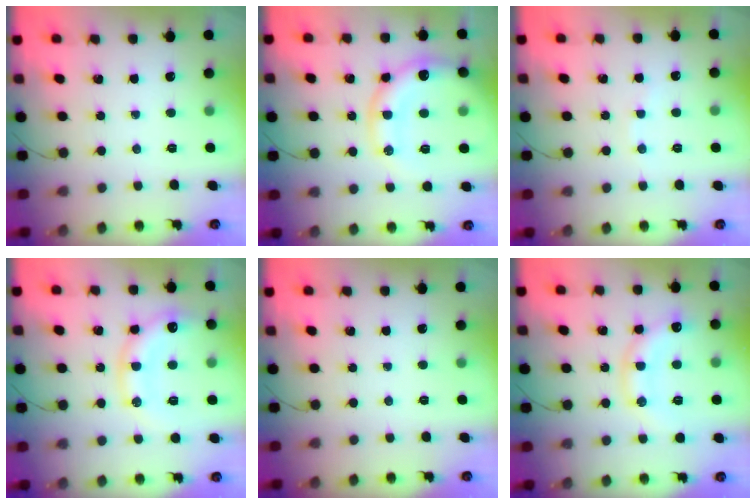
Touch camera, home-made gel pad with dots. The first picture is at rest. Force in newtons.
{"total": 16.7, "press": 16.4, "slide": 2.8}
{"total": 2.3, "press": 2.1, "slide": 0.7}
{"total": 14.6, "press": 14.4, "slide": 2.2}
{"total": 0.0}
{"total": 15.2, "press": 15.1, "slide": 0.9}